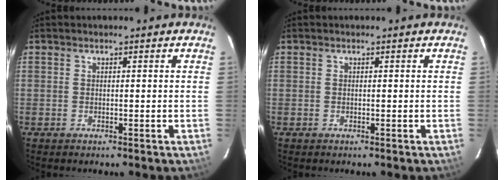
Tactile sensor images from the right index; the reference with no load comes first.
{"total": 0.0}